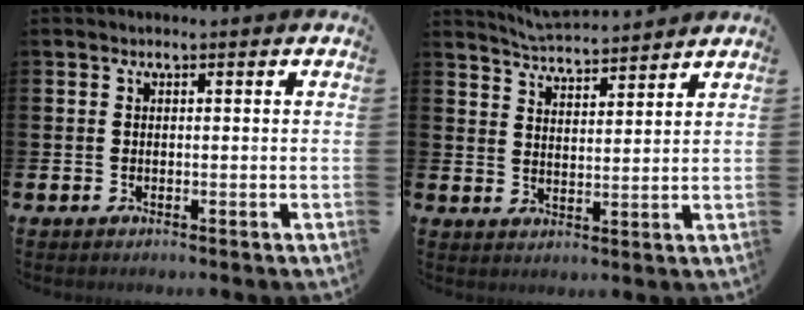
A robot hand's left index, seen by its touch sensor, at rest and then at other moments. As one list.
[{"total": 5.0, "force": [5.0, -0.1, 0.0], "torque": [-0.017, -0.031, 0.090]}]